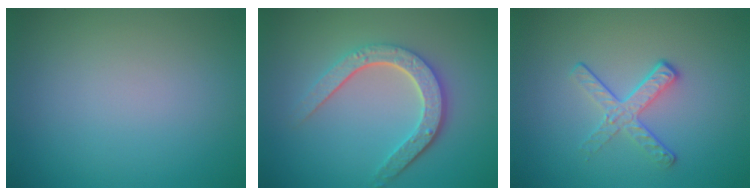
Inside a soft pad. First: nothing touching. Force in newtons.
{"total": 4.7, "press": 3.5, "slide": 3.1}
{"total": 2.4, "press": 1.7, "slide": 1.7}